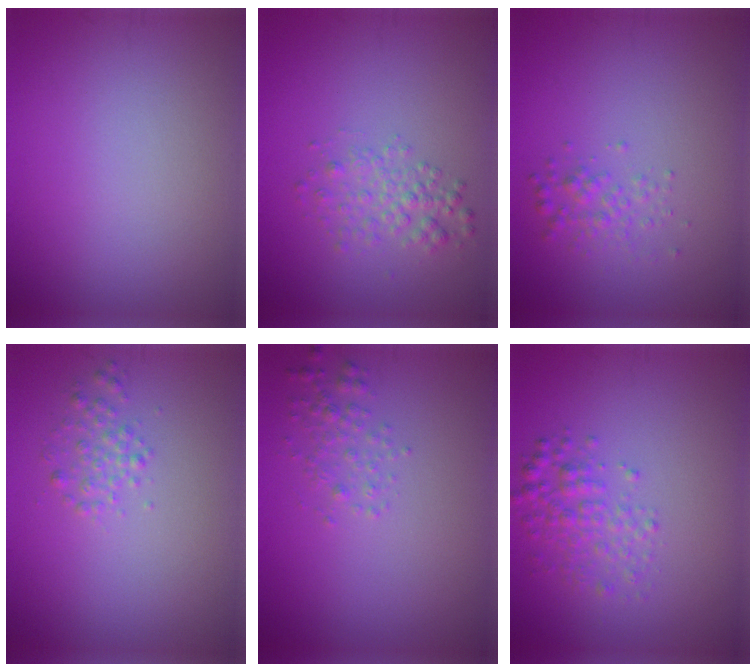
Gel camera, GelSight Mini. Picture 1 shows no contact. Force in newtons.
{"total": 2.4, "press": 2.4, "slide": 0.1}
{"total": 1.7, "press": 1.7, "slide": 0.1}
{"total": 1.5, "press": 1.5, "slide": 0.0}
{"total": 1.5, "press": 1.5, "slide": 0.0}
{"total": 2.7, "press": 2.7, "slide": 0.1}